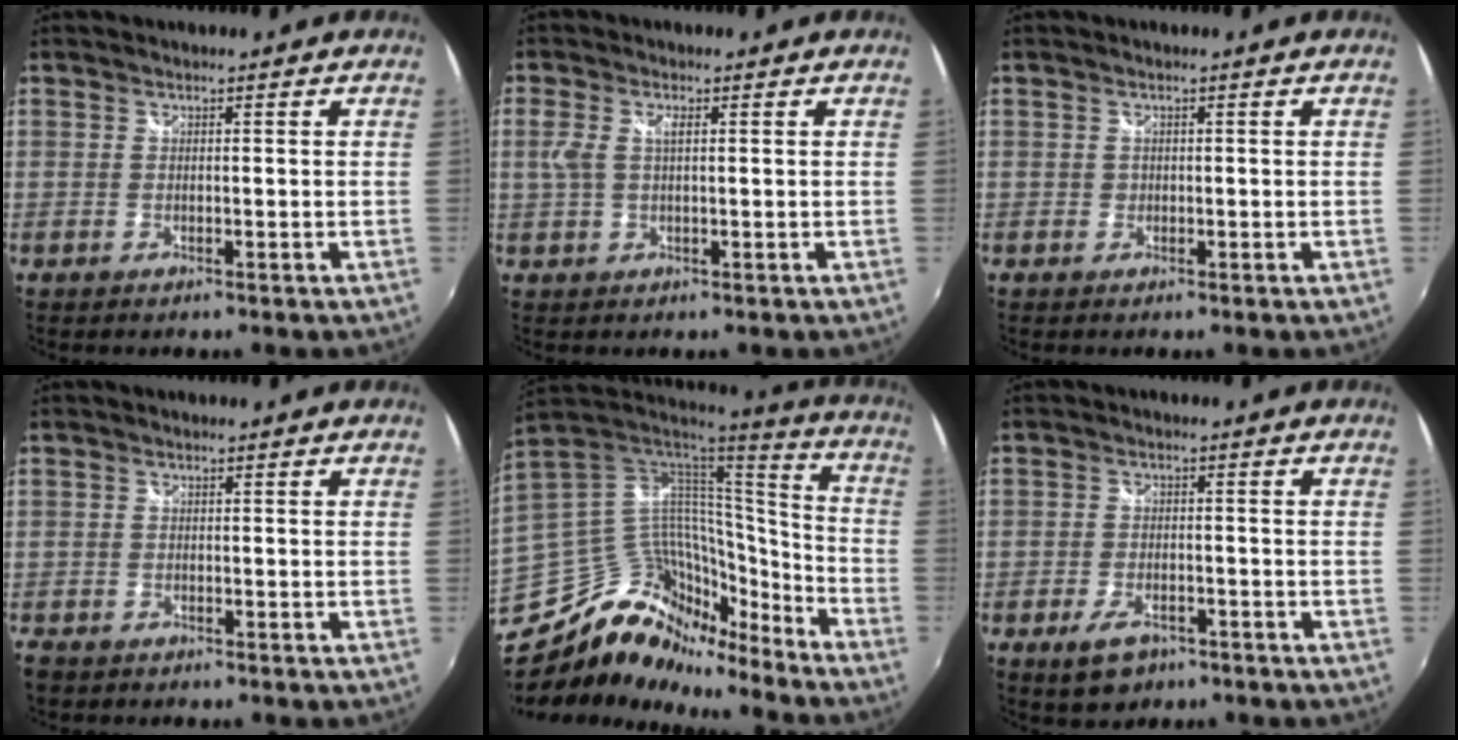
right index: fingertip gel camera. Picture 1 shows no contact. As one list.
[{"total": 3.4, "force": [0.6, 1.5, 2.9], "torque": [-0.062, 0.002, 0.011]}, {"total": 0.6, "force": [-0.1, 0.6, 0.0], "torque": [0.001, 0.001, 0.001]}, {"total": 2.1, "force": [-1.4, 1.5, 0.4], "torque": [-0.013, -0.001, -0.026]}, {"total": 24.6, "force": [-18.8, 11.6, 10.8], "torque": [-0.201, 0.021, -0.299]}, {"total": 5.8, "force": [-3.7, 3.2, 3.2], "torque": [-0.079, -0.006, -0.058]}]